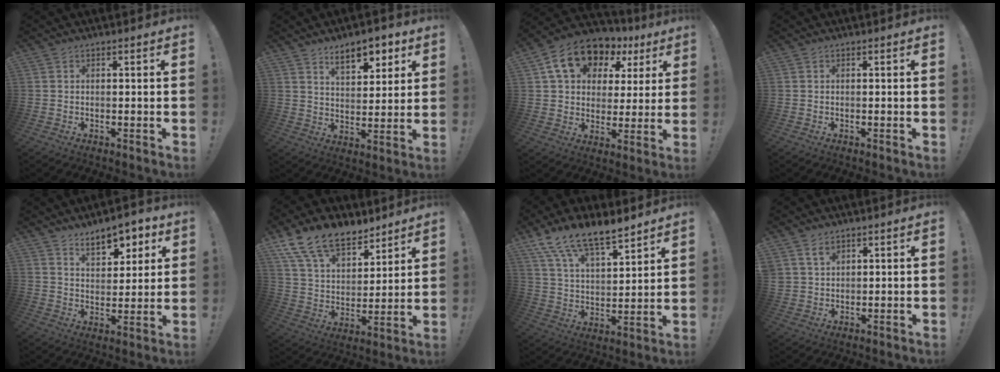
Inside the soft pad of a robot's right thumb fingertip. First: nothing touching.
{"total": 10.3, "force": [6.7, 4.8, 6.3], "torque": [-0.080, -0.032, 0.117]}
{"total": 15.8, "force": [8.7, 10.6, 7.8], "torque": [-0.128, -0.043, 0.164]}
{"total": 0.0}
{"total": 10.3, "force": [7.2, 5.1, 5.4], "torque": [-0.061, -0.045, 0.129]}
{"total": 15.9, "force": [11.5, 8.4, 7.1], "torque": [-0.133, -0.077, 0.217]}
{"total": 14.3, "force": [11.6, 4.7, 6.8], "torque": [-0.138, -0.081, 0.214]}
{"total": 3.8, "force": [2.5, 2.5, 1.5], "torque": [-0.024, -0.010, 0.047]}